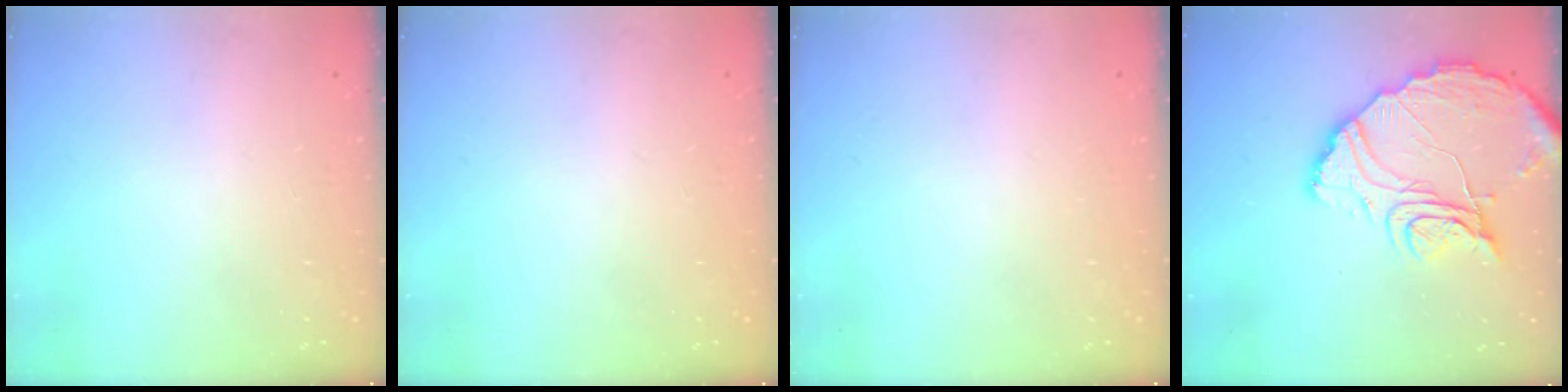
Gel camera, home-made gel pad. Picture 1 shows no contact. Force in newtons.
{"total": 0.0}
{"total": 0.0}
{"total": 15.8, "press": 15.7, "slide": 1.4}